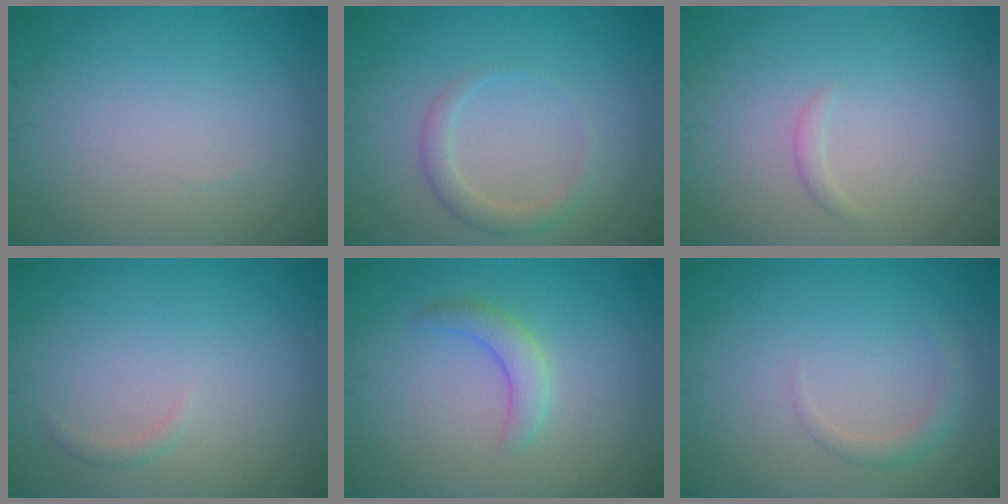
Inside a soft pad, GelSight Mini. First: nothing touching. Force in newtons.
{"total": 1.9, "press": 1.9, "slide": 0.2}
{"total": 0.7, "press": 0.7, "slide": 0.0}
{"total": 0.7, "press": 0.7, "slide": 0.0}
{"total": 2.3, "press": 2.2, "slide": 0.2}
{"total": 1.3, "press": 1.3, "slide": 0.1}